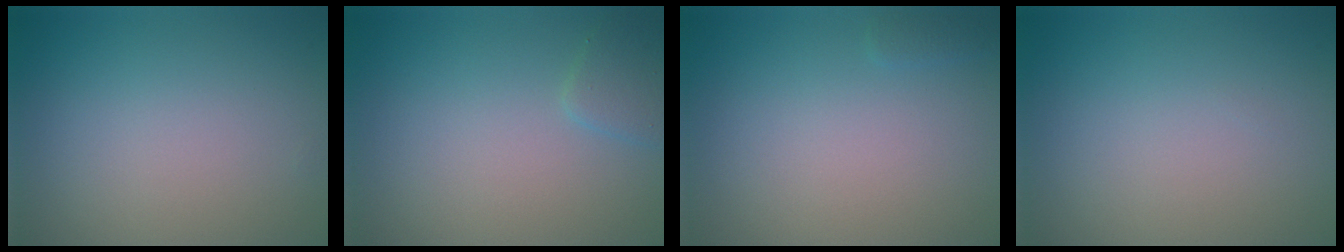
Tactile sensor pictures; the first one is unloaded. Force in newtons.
{"total": 1.5, "press": 1.5, "slide": 0.1}
{"total": 0.5, "press": 0.5, "slide": 0.1}
{"total": 0.0}